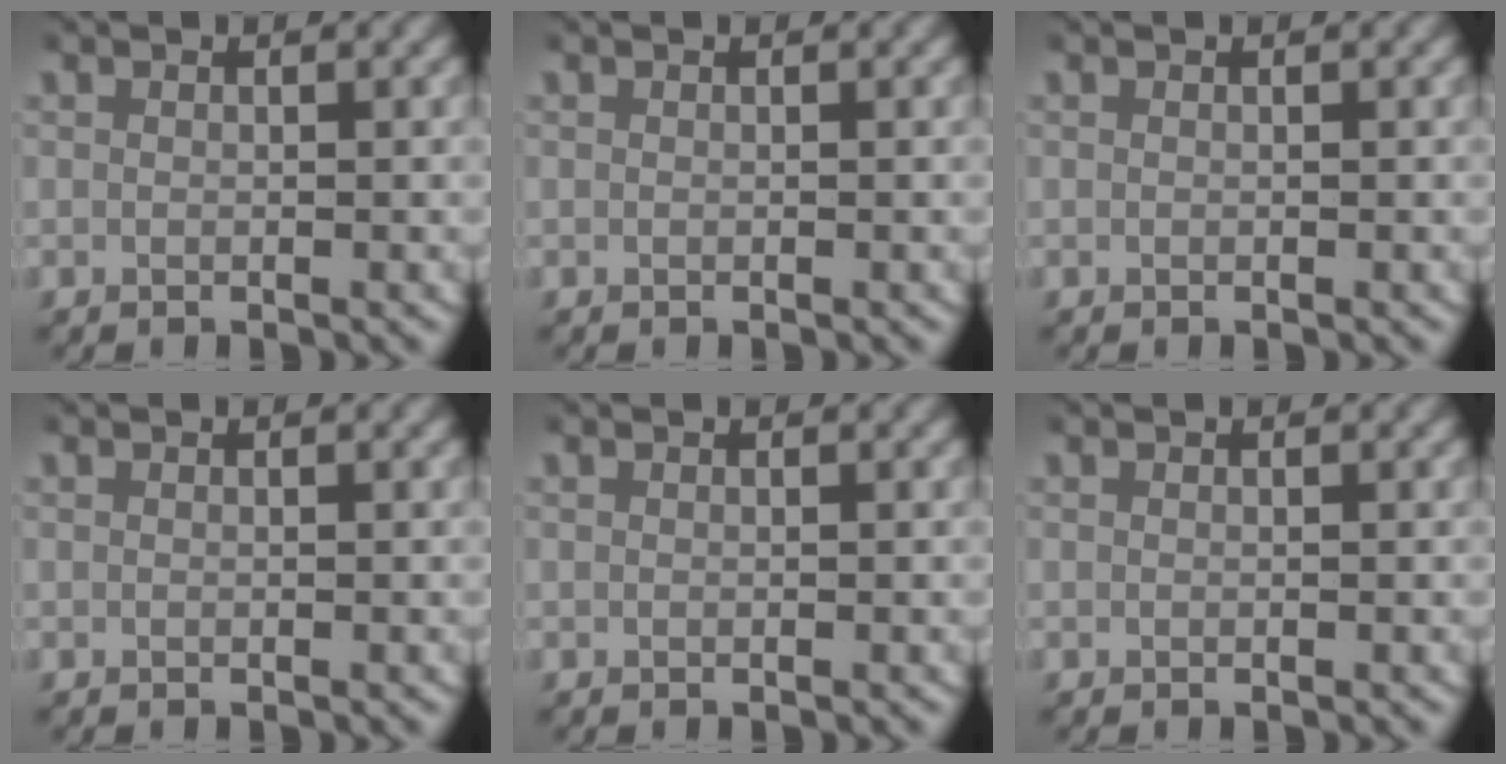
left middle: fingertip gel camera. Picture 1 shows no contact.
{"total": 0.0}
{"total": 0.0}
{"total": 0.0}
{"total": 0.0}
{"total": 0.0}